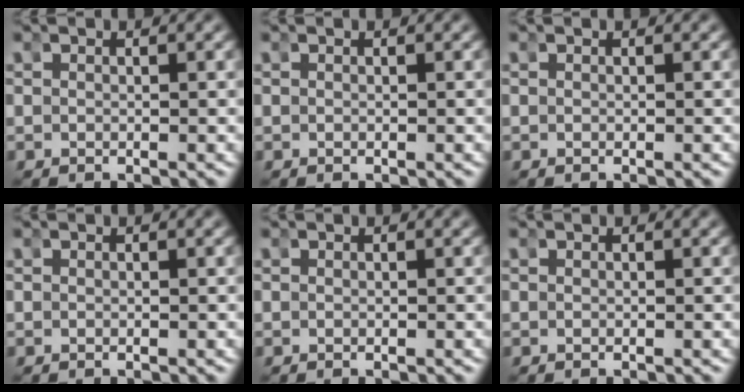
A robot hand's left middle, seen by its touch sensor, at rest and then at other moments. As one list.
[{"total": 0.0}, {"total": 0.0}, {"total": 0.0}, {"total": 0.0}, {"total": 0.0}]